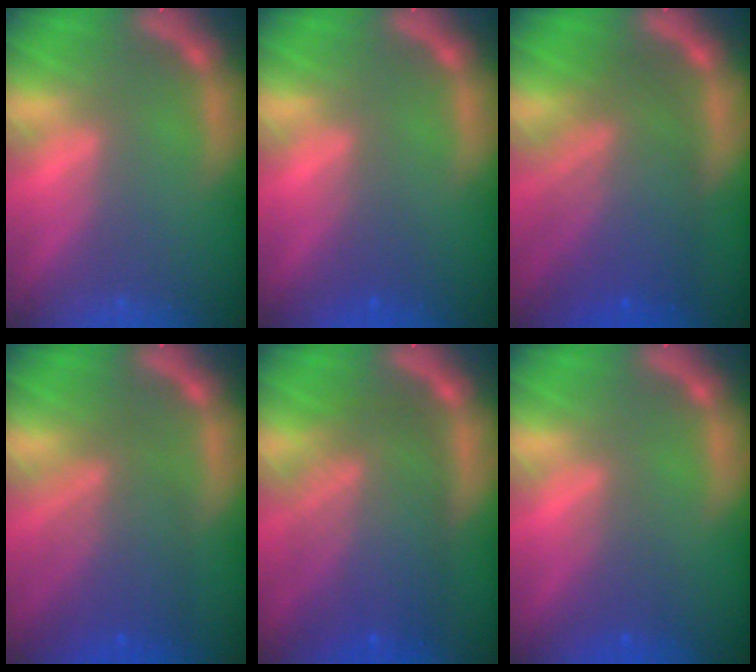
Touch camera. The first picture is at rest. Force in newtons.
{"total": 1.5}
{"total": 9.0}
{"total": 6.5}
{"total": 9.5}
{"total": 1.9}